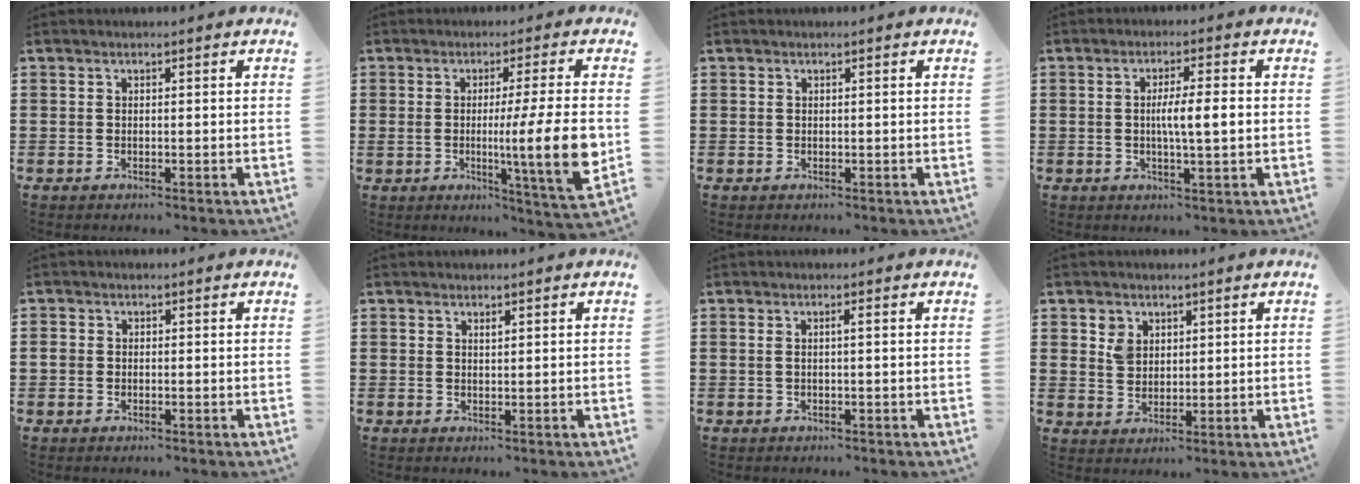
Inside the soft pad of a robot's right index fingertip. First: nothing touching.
{"total": 11.4, "force": [-0.7, 0.5, 11.3], "torque": [-0.162, -0.023, -0.016]}
{"total": 0.0}
{"total": 5.1, "force": [-0.1, 0.6, 5.0], "torque": [-0.088, -0.002, -0.005]}
{"total": 1.0, "force": [-0.3, 0.8, 0.5], "torque": [-0.012, 0.003, -0.007]}
{"total": 0.5, "force": [0.4, 0.2, 0.3], "torque": [-0.006, 0.001, 0.008]}
{"total": 1.2, "force": [-0.1, -0.2, 1.2], "torque": [-0.021, -0.001, -0.003]}
{"total": 3.3, "force": [1.7, 2.6, 1.0], "torque": [-0.029, 0.009, 0.032]}